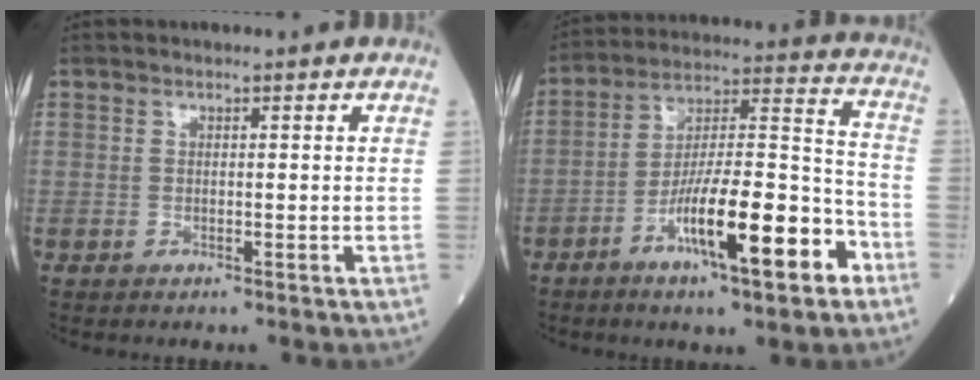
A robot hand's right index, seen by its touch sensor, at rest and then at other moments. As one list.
[{"total": 16.5, "force": [-8.0, 2.4, 14.2], "torque": [-0.244, 0.002, -0.129]}]